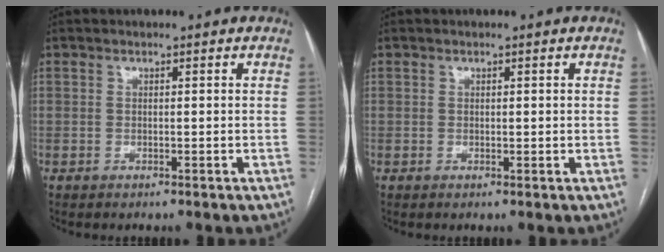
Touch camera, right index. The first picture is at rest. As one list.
[{"total": 0.6, "force": [0.2, 0.3, 0.4], "torque": [-0.007, -0.002, 0.003]}]